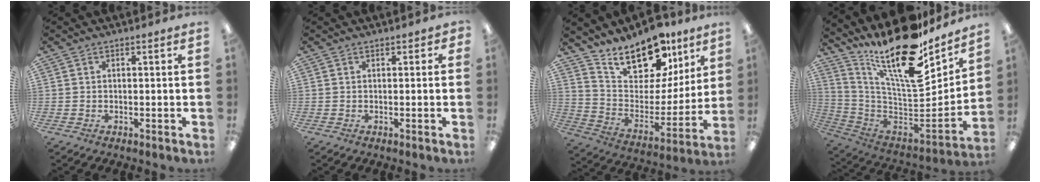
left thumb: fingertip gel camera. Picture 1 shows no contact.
{"total": 0.7, "force": [0.2, 0.6, 0.2], "torque": [-0.005, 0.003, 0.004]}
{"total": 18.6, "force": [15.1, 8.5, 6.9], "torque": [-0.120, -0.110, 0.272]}
{"total": 27.5, "force": [16.6, 10.0, 19.5], "torque": [-0.361, -0.132, 0.281]}